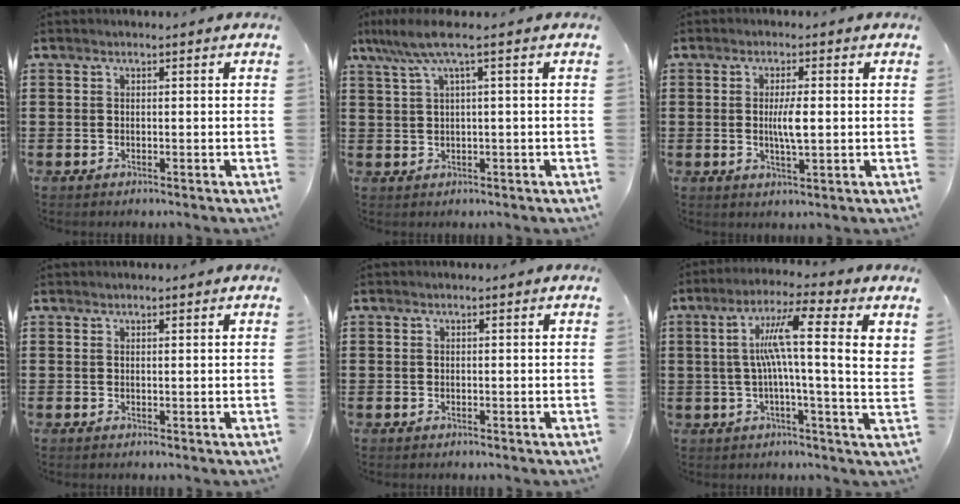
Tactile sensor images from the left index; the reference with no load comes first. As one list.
[{"total": 4.8, "force": [1.5, 0.2, 4.6], "torque": [-0.098, -0.003, 0.021]}, {"total": 4.0, "force": [0.2, 0.9, 3.9], "torque": [-0.074, 0.001, 0.000]}, {"total": 0.6, "force": [0.5, -0.1, 0.3], "torque": [-0.007, -0.002, 0.010]}, {"total": 0.0}, {"total": 11.7, "force": [2.9, 0.8, 11.3], "torque": [-0.208, 0.003, 0.041]}]